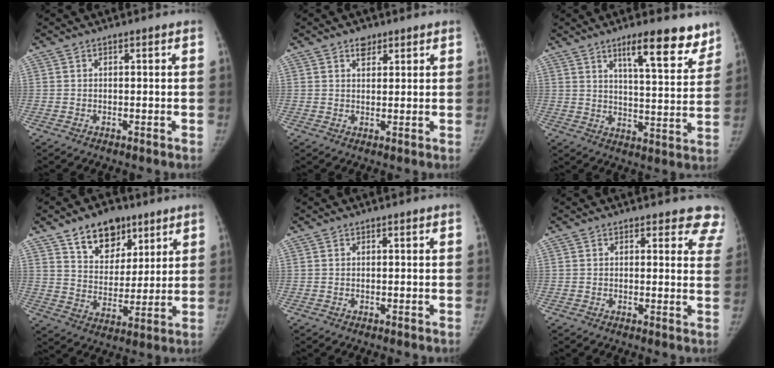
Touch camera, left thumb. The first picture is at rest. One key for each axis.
{"total": 2.5, "fx": 1.6, "fy": 1.6, "fz": 0.9, "tx": 0.003, "ty": -0.009, "tz": 0.025}
{"total": 13.2, "fx": 9.1, "fy": 3.3, "fz": 9.0, "tx": -0.086, "ty": -0.055, "tz": 0.132}
{"total": 12.3, "fx": 7.6, "fy": 7.9, "fz": 5.6, "tx": -0.046, "ty": -0.042, "tz": 0.130}
{"total": 0.0}
{"total": 7.1, "fx": 6.3, "fy": 3.1, "fz": 1.2, "tx": 0.043, "ty": -0.026, "tz": 0.037}